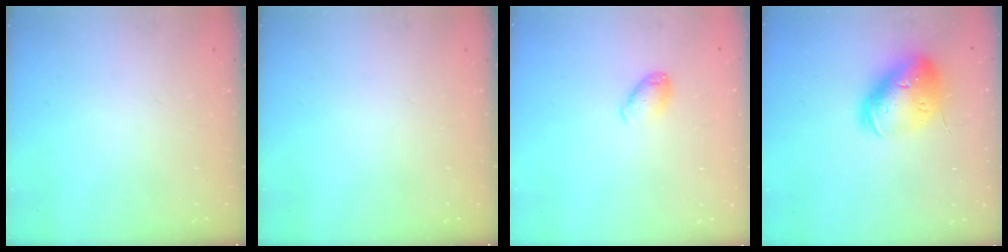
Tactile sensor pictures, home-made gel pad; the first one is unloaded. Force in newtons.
{"total": 0.0}
{"total": 6.9, "press": 6.8, "slide": 1.1}
{"total": 18.2, "press": 18.0, "slide": 2.6}